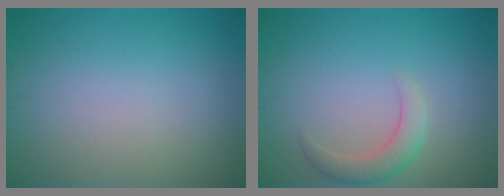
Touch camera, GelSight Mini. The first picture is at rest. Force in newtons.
{"total": 2.3, "press": 2.3, "slide": 0.4}